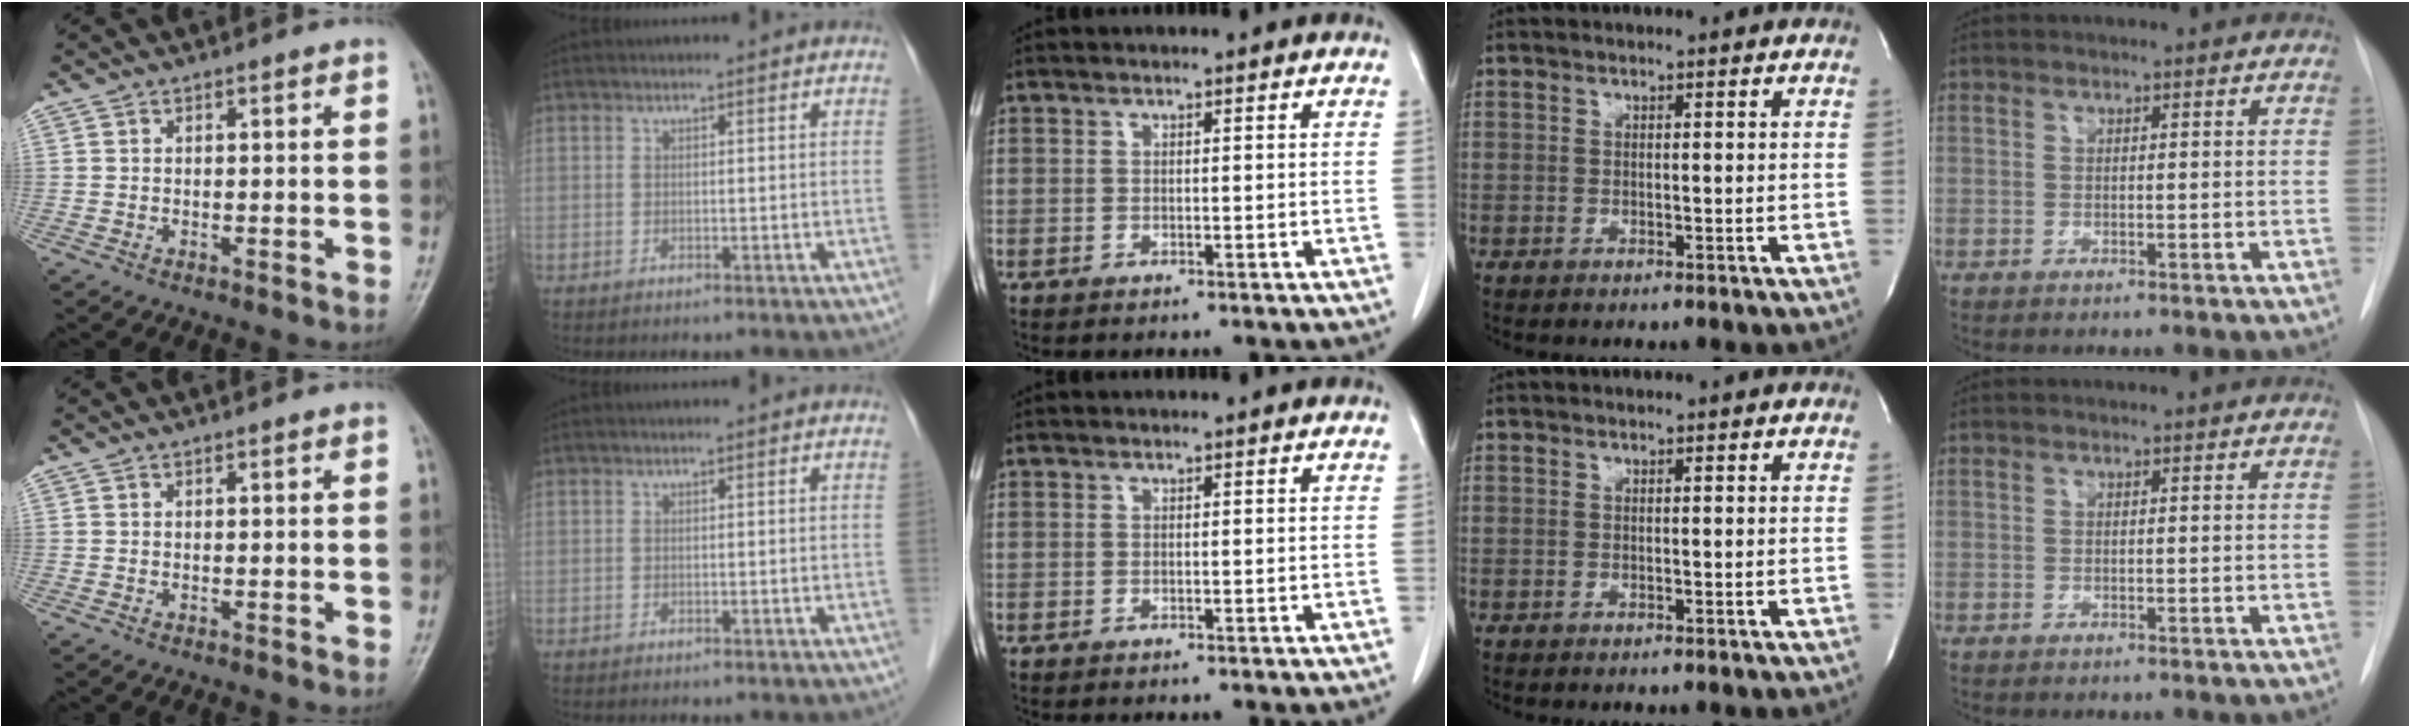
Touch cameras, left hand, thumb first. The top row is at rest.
{}